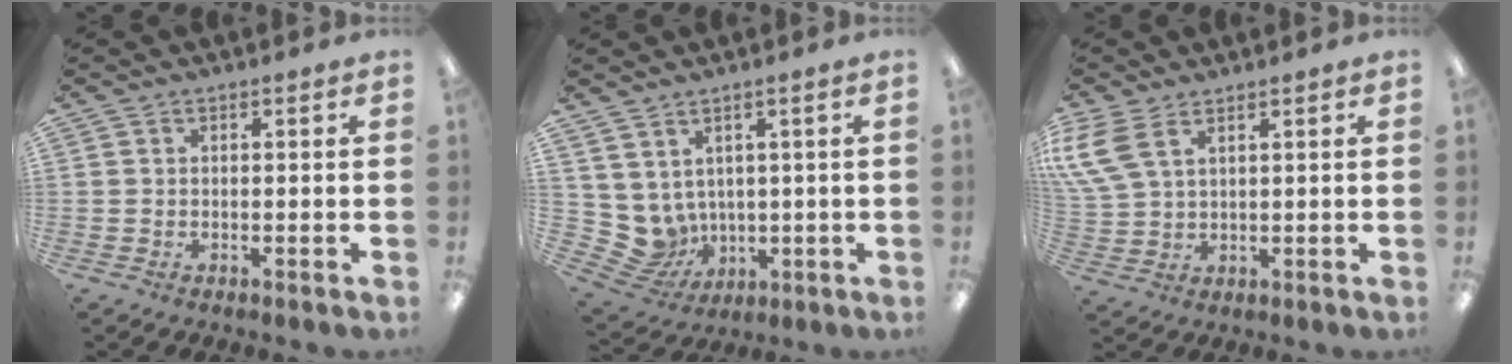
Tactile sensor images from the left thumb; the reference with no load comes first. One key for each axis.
{"total": 5.8, "fx": 1.8, "fy": 5.3, "fz": 1.4, "tx": -0.069, "ty": -0.032, "tz": 0.041}
{"total": 8.1, "fx": 4.1, "fy": 4.7, "fz": 5.1, "tx": -0.119, "ty": -0.008, "tz": 0.080}